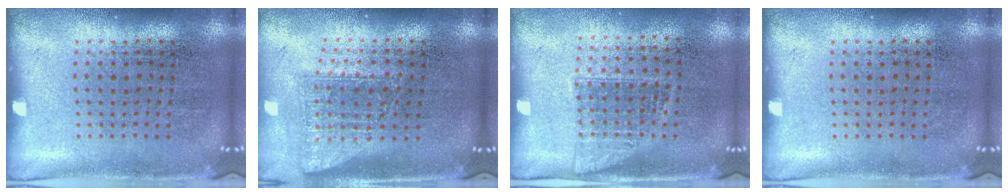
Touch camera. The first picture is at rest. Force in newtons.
{"total": 1.6, "press": 1.3, "slide": 1.0}
{"total": 1.1, "press": 0.9, "slide": 0.6}
{"total": 0.0}